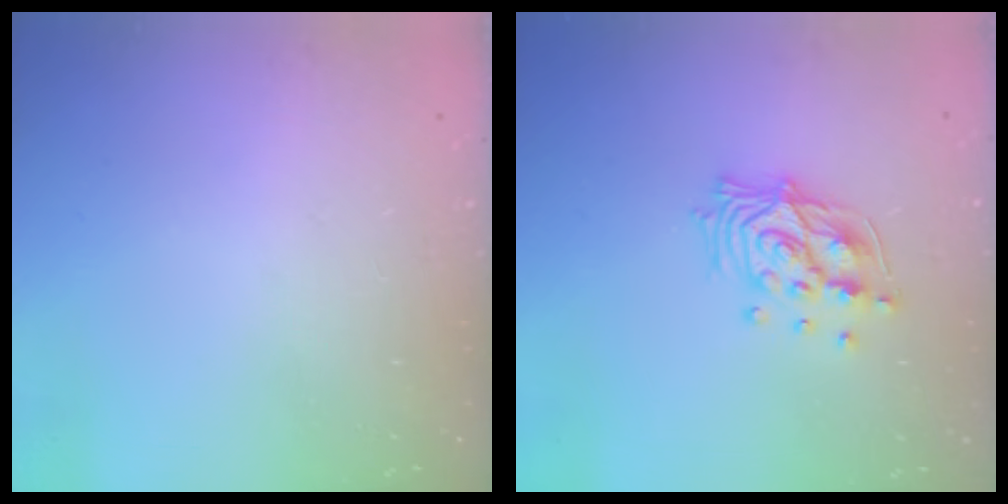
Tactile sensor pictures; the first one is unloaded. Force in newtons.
{"total": 12.7, "press": 12.7, "slide": 1.3}